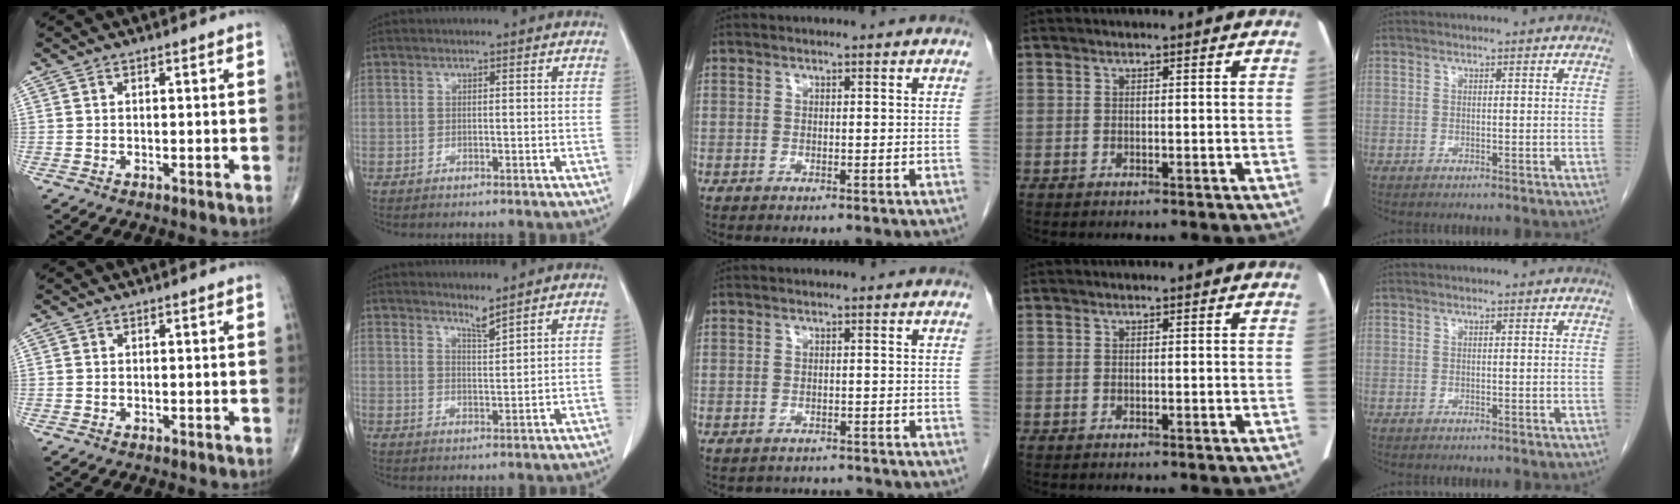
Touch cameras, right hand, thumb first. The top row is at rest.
{"index": {"total": 2.2, "force": [2.1, -0.5, 0.4], "torque": [-0.007, -0.011, 0.041]}, "middle": {"total": 3.9, "force": [-3.6, 1.4, -0.1], "torque": [-0.001, 0.002, -0.047]}}